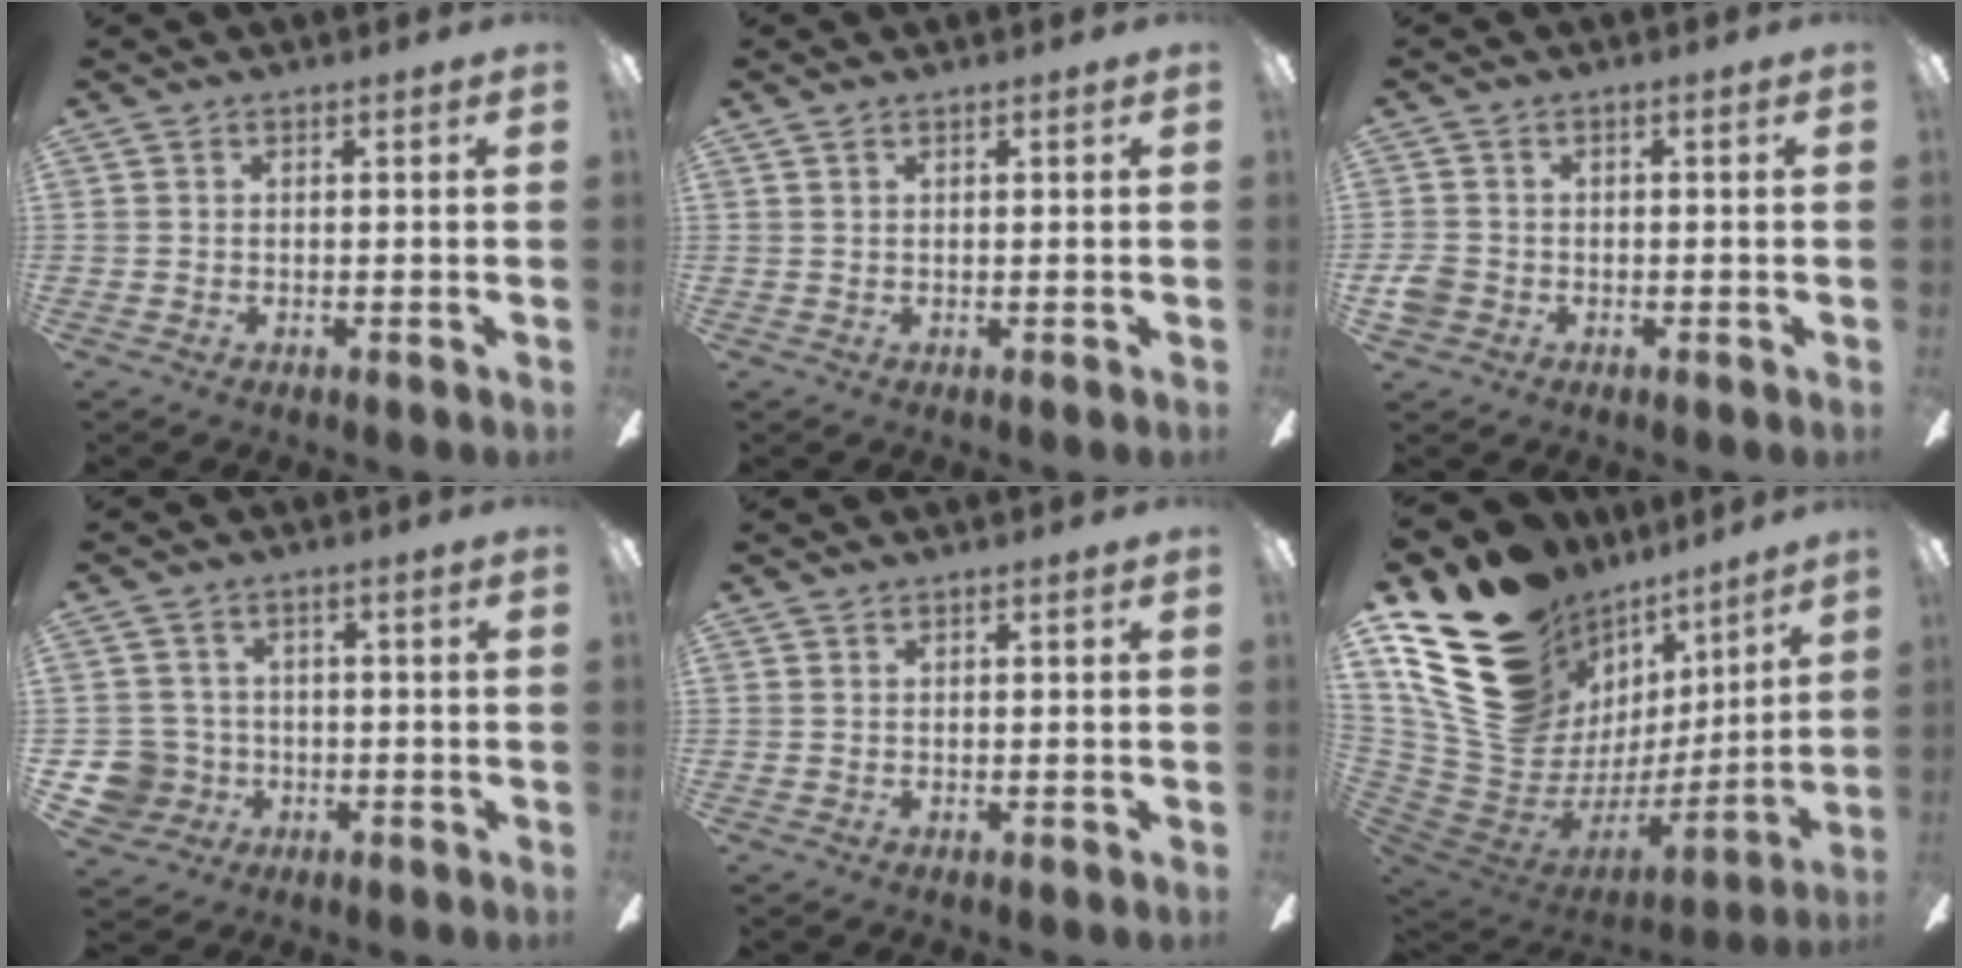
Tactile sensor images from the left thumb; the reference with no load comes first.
{"total": 0.6, "force": [0.5, 0.3, 0.3], "torque": [-0.008, 0.003, 0.008]}
{"total": 3.7, "force": [-1.1, 3.2, 1.5], "torque": [-0.031, 0.006, -0.019]}
{"total": 7.0, "force": [-1.4, 6.8, 1.2], "torque": [-0.053, 0.010, -0.022]}
{"total": 0.0}
{"total": 20.7, "force": [12.7, 13.1, 9.7], "torque": [-0.180, -0.107, 0.269]}